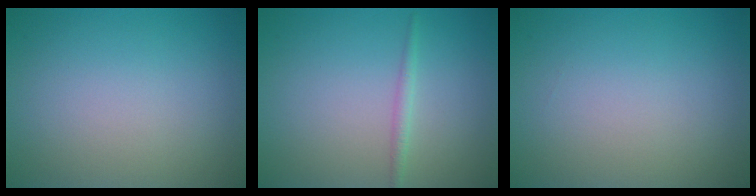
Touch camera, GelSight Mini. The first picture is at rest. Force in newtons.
{"total": 1.1, "press": 1.1, "slide": 0.1}
{"total": 0.0}